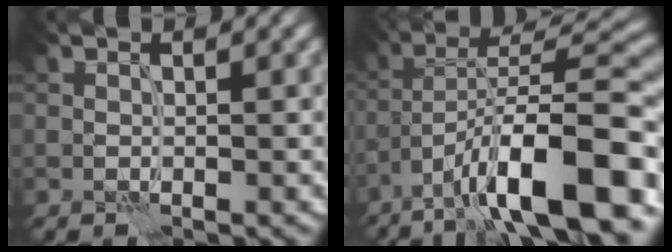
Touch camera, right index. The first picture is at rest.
{"total": 13.6, "force": [-7.4, 3.6, 10.8], "torque": [-0.165, 0.014, -0.120]}